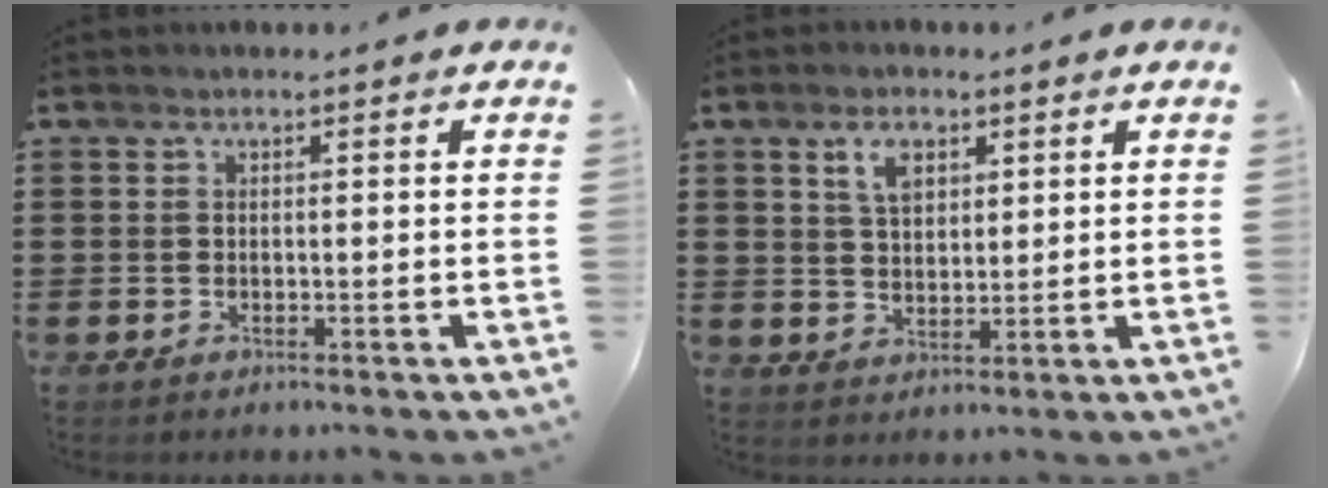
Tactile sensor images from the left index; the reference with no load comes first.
{"total": 4.7, "force": [2.6, 2.5, 3.1], "torque": [-0.054, 0.003, 0.042]}